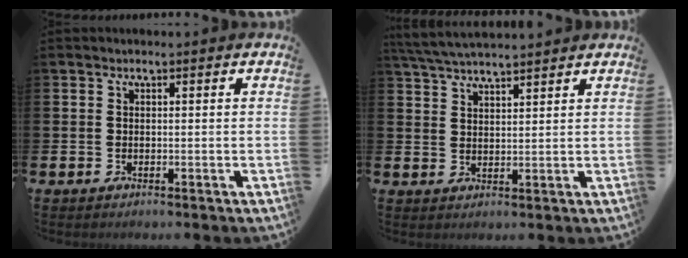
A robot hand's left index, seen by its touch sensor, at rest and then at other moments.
{"total": 4.7, "force": [4.5, 0.3, 1.1], "torque": [-0.035, -0.019, 0.083]}